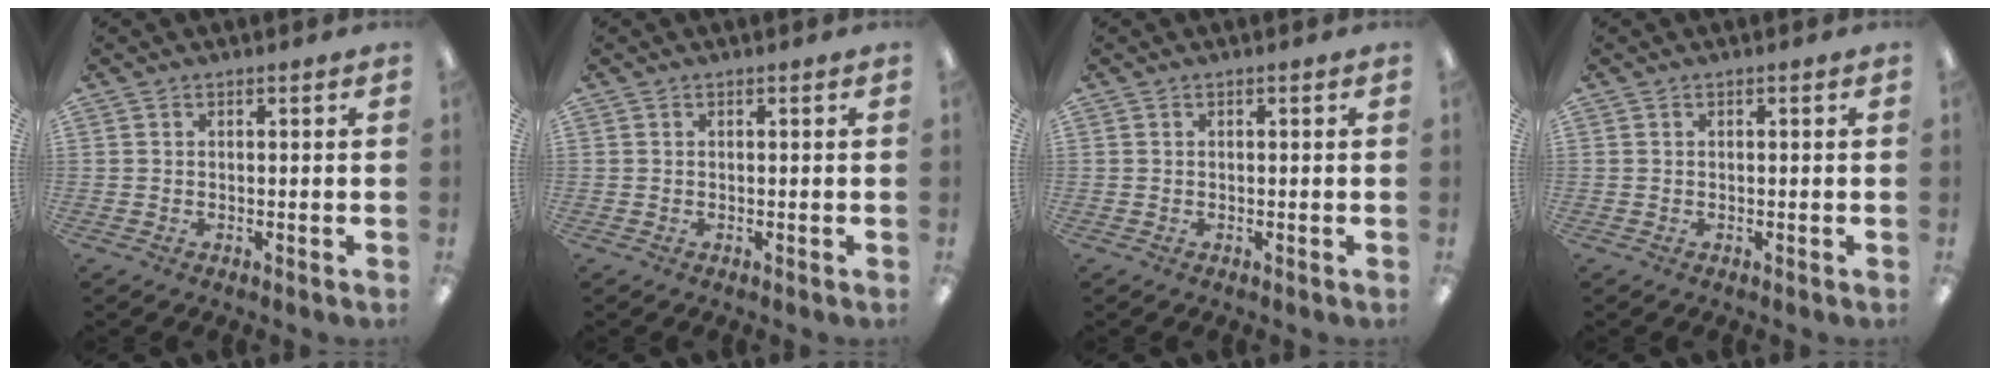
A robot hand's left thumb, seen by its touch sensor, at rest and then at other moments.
{"total": 0.0}
{"total": 0.0}
{"total": 0.0}